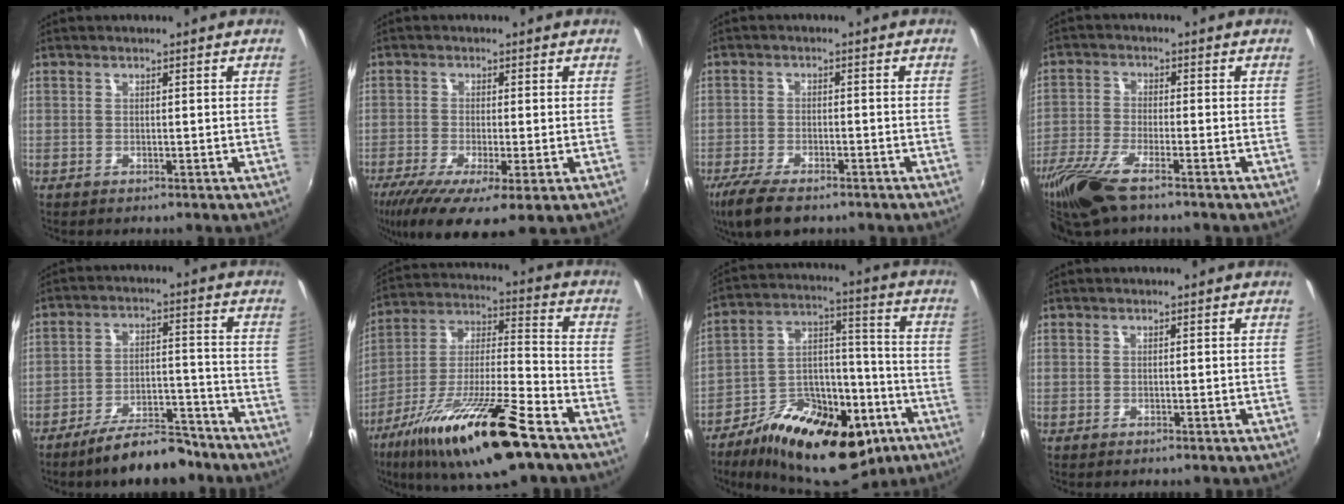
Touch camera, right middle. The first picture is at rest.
{"total": 10.2, "force": [-5.0, 2.1, 8.6], "torque": [-0.178, -0.041, -0.084]}
{"total": 9.0, "force": [-6.7, 2.8, 5.4], "torque": [-0.132, -0.029, -0.119]}
{"total": 10.5, "force": [-7.5, 2.3, 7.0], "torque": [-0.168, -0.034, -0.150]}
{"total": 11.3, "force": [-9.4, 3.3, 5.3], "torque": [-0.096, 0.020, -0.138]}
{"total": 22.2, "force": [-13.5, 3.7, 17.2], "torque": [-0.308, -0.030, -0.239]}
{"total": 23.8, "force": [-14.1, 11.9, 15.0], "torque": [-0.257, 0.014, -0.208]}
{"total": 0.0}